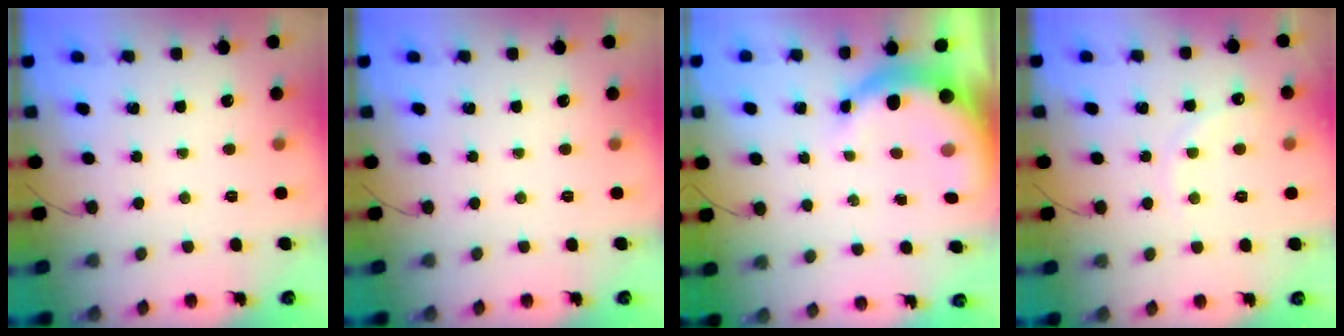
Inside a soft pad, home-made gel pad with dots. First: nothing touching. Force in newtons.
{"total": 0.0}
{"total": 8.6, "press": 8.5, "slide": 1.2}
{"total": 7.9, "press": 7.7, "slide": 1.6}